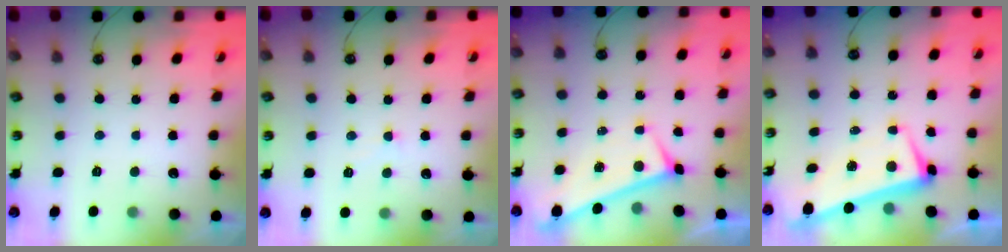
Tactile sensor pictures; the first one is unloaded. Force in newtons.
{"total": 0.7, "press": 0.5, "slide": 0.5}
{"total": 0.0}
{"total": 2.2, "press": 2.1, "slide": 0.7}